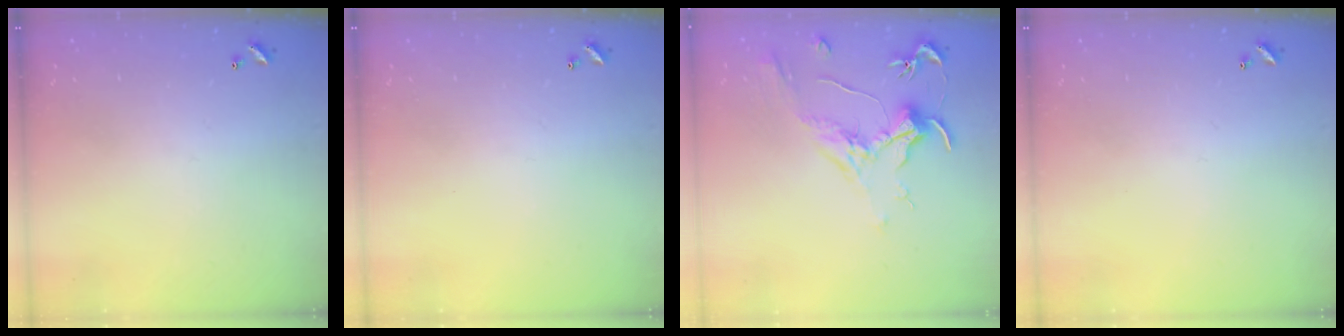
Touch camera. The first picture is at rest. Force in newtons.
{"total": 0.0}
{"total": 1.9, "press": 1.7, "slide": 0.9}
{"total": 0.0}